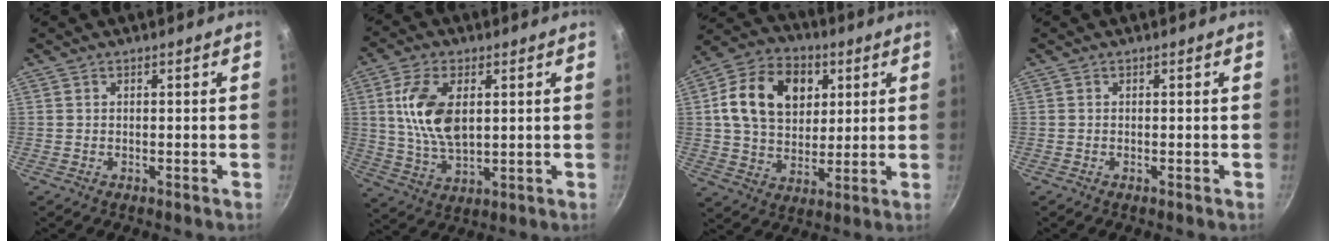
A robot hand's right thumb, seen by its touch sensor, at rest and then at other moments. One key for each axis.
{"total": 12.0, "fx": 2.6, "fy": 6.4, "fz": 9.9, "tx": -0.185, "ty": -0.010, "tz": 0.053}
{"total": 16.8, "fx": 4.6, "fy": 12.4, "fz": 10.4, "tx": -0.154, "ty": 0.000, "tz": 0.068}
{"total": 0.0}